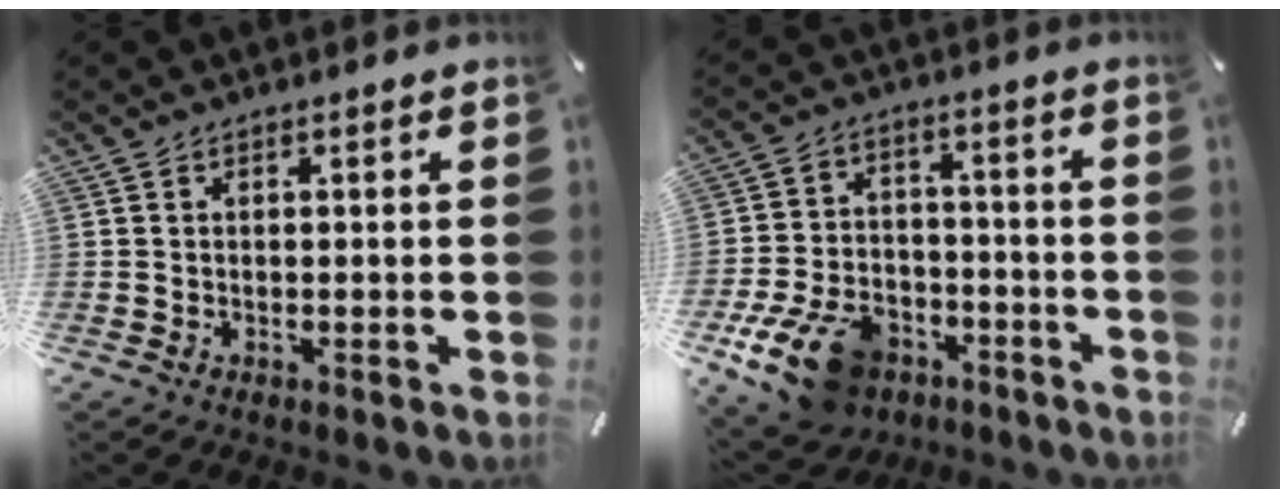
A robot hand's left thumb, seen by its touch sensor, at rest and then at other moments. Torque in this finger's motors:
{"motor_torque": [1.57, 2.72, 0.68, 0.51, 0.17]}